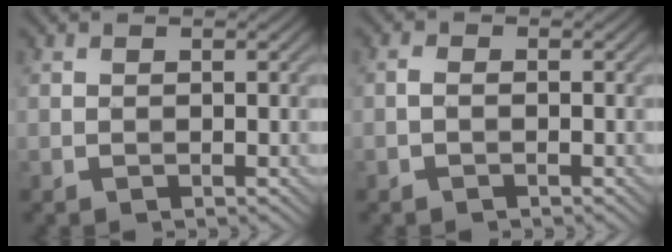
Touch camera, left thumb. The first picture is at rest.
{"total": 0.9, "force": [-0.5, 0.4, 0.7], "torque": [-0.016, 0.001, -0.013]}